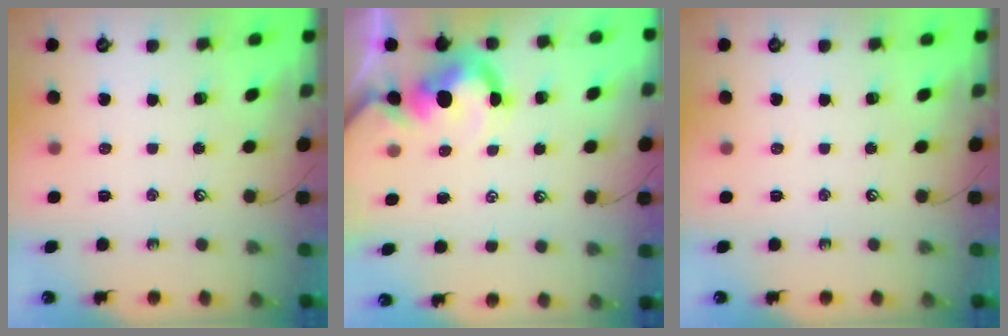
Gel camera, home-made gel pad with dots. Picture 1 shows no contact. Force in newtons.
{"total": 4.0, "press": 3.8, "slide": 1.0}
{"total": 0.0}